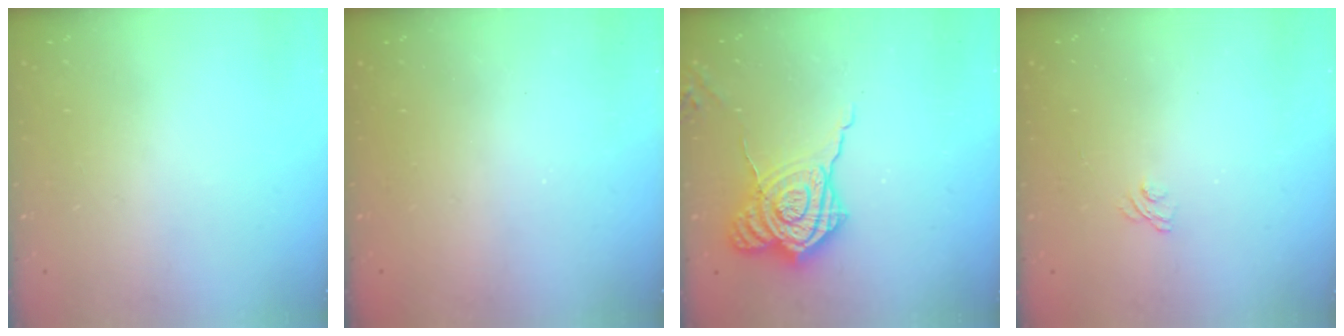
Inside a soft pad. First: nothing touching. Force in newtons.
{"total": 1.8, "press": 1.7, "slide": 0.5}
{"total": 18.2, "press": 18.2, "slide": 1.5}
{"total": 1.6, "press": 1.0, "slide": 1.2}